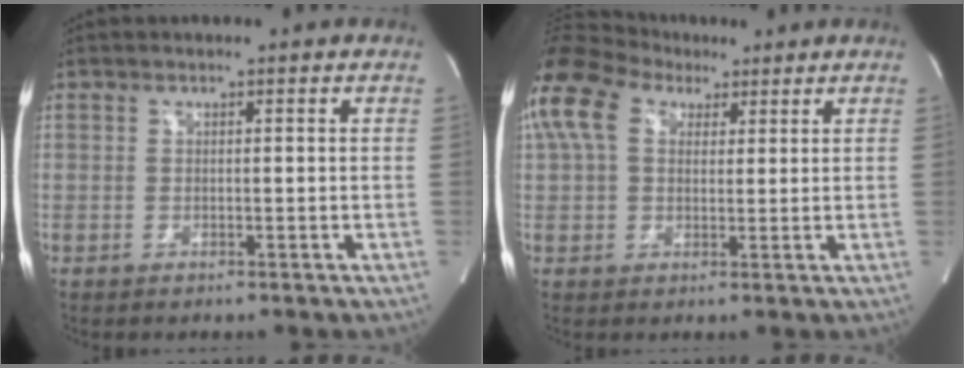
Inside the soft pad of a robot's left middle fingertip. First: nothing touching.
{"total": 19.5, "force": [10.3, 12.8, 10.7], "torque": [-0.300, 0.102, 0.192]}